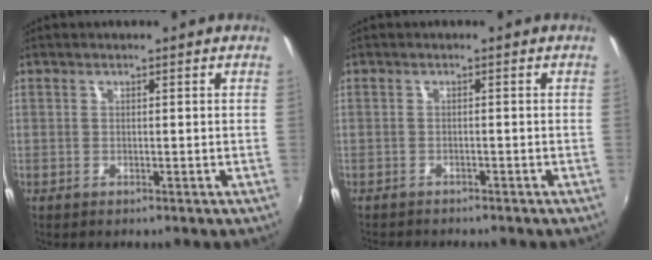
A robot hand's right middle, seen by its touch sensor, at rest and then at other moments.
{"total": 3.4, "force": [-3.2, 0.7, 0.9], "torque": [-0.028, -0.013, -0.051]}